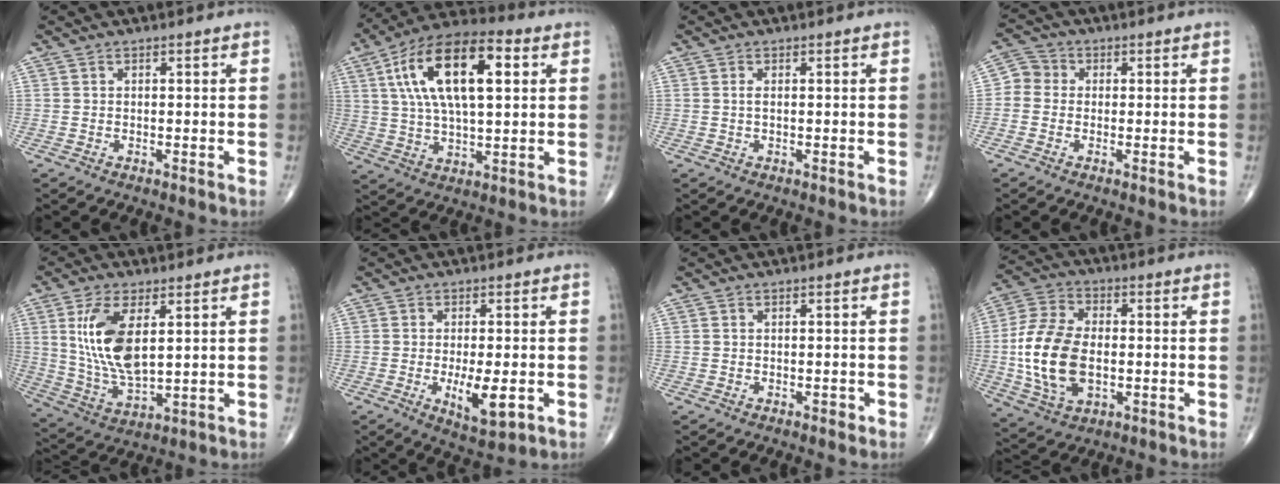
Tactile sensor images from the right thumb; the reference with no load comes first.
{"total": 19.5, "force": [5.5, 8.4, 16.8], "torque": [-0.290, 0.014, 0.086]}
{"total": 0.9, "force": [0.1, 0.3, 0.8], "torque": [-0.018, 0.001, 0.002]}
{"total": 4.2, "force": [-0.3, 3.9, 1.6], "torque": [-0.013, 0.010, -0.021]}
{"total": 13.2, "force": [3.6, 5.9, 11.3], "torque": [-0.223, -0.022, 0.079]}
{"total": 8.1, "force": [-2.0, 2.9, 7.3], "torque": [-0.115, -0.015, -0.026]}
{"total": 1.0, "force": [-0.5, 0.5, 0.7], "torque": [-0.009, -0.001, -0.009]}
{"total": 16.1, "force": [-1.5, 9.6, 12.8], "torque": [-0.258, 0.007, -0.024]}